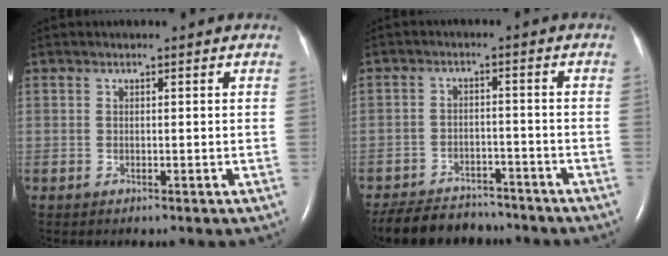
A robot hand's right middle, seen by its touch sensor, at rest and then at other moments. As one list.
[{"total": 11.3, "force": [-10.0, 4.2, 3.2], "torque": [-0.056, 0.000, -0.145]}]